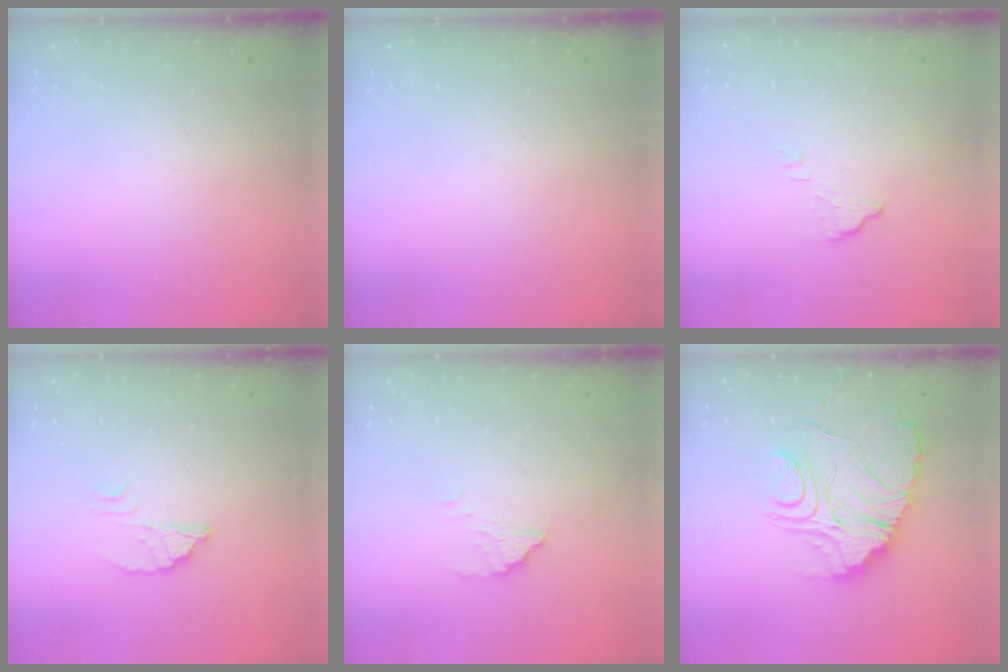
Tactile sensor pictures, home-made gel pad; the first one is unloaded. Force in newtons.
{"total": 0.0}
{"total": 2.3, "press": 2.3, "slide": 0.1}
{"total": 2.7, "press": 2.7, "slide": 0.2}
{"total": 2.0, "press": 2.0, "slide": 0.1}
{"total": 16.2, "press": 16.1, "slide": 1.6}